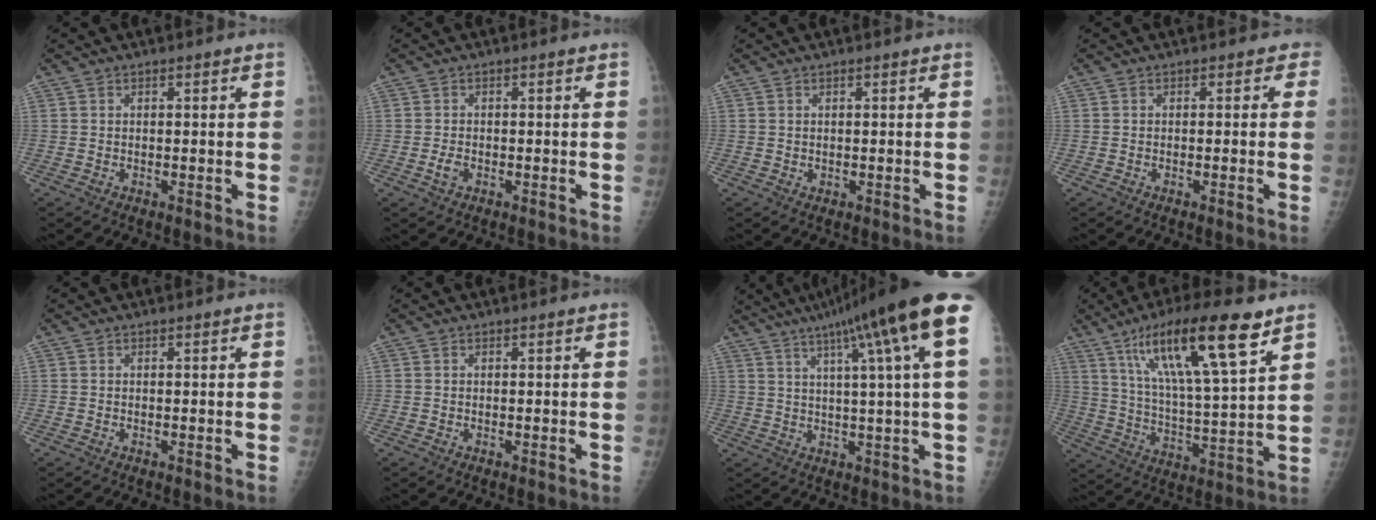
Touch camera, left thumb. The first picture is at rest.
{"total": 2.0, "force": [-0.8, 1.3, 1.3], "torque": [-0.024, 0.003, -0.015]}
{"total": 0.5, "force": [0.2, 0.4, 0.3], "torque": [0.001, -0.001, 0.003]}
{"total": 1.4, "force": [0.2, 1.2, 0.7], "torque": [0.017, 0.006, -0.012]}
{"total": 0.0}
{"total": 0.0}
{"total": 19.4, "force": [9.7, 0.8, 16.8], "torque": [-0.247, 0.008, 0.124]}
{"total": 19.5, "force": [11.0, 3.4, 15.7], "torque": [-0.263, -0.038, 0.197]}